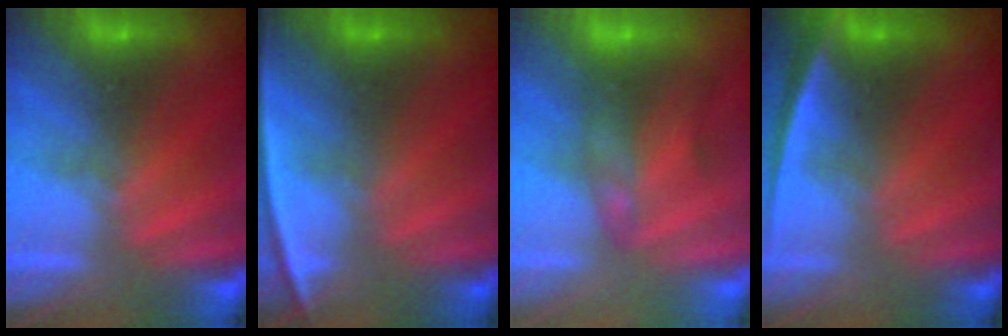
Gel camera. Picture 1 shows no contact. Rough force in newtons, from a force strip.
{"total": 2.4}
{"total": 2.1}
{"total": 2.3}